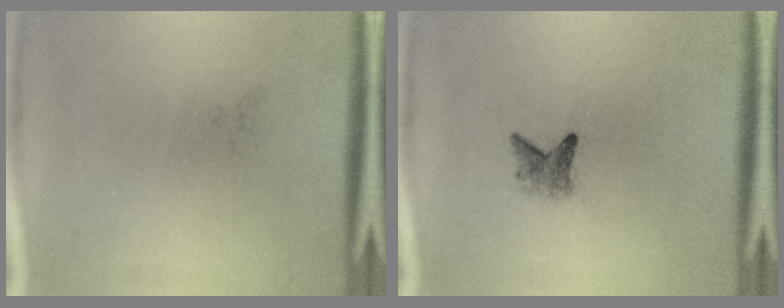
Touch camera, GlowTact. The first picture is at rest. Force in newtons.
{"total": 2.0}